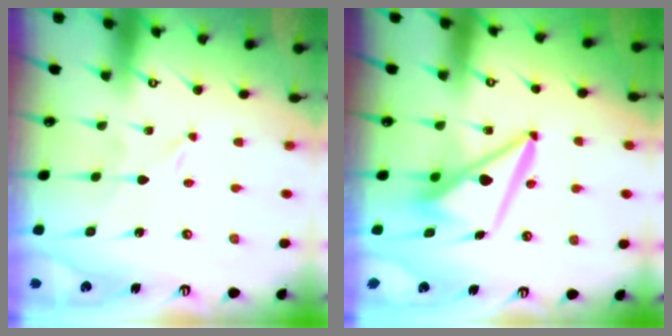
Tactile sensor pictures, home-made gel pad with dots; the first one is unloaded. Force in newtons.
{"total": 9.7, "press": 9.6, "slide": 1.6}